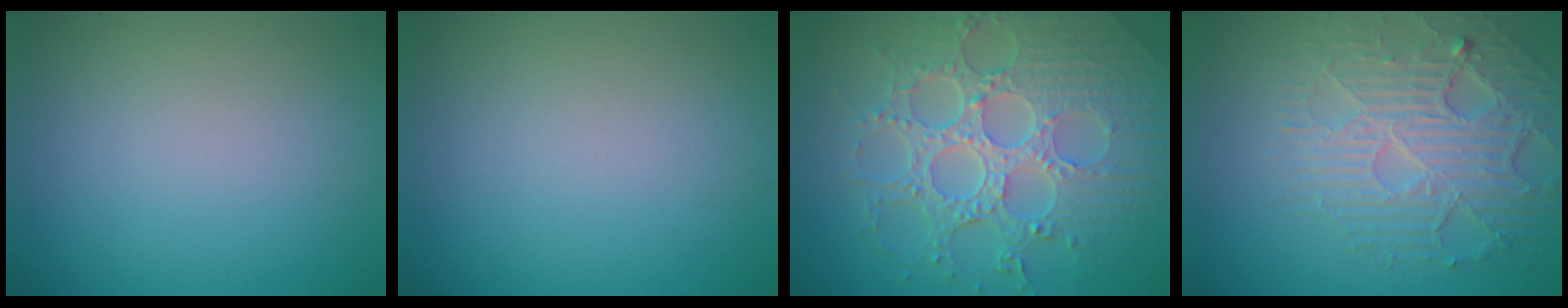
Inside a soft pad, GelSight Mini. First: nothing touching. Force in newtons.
{"total": 0.0}
{"total": 8.3, "press": 6.1, "slide": 5.6}
{"total": 6.2, "press": 4.7, "slide": 4.0}